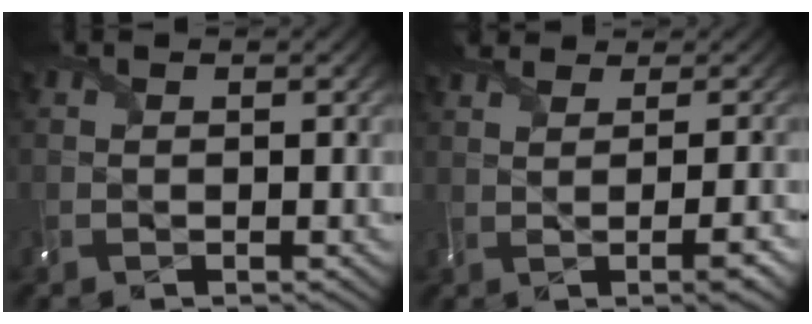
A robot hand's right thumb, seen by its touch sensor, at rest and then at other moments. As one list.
[{"total": 5.6, "force": [2.7, 1.8, 4.6], "torque": [-0.055, 0.032, 0.023]}]